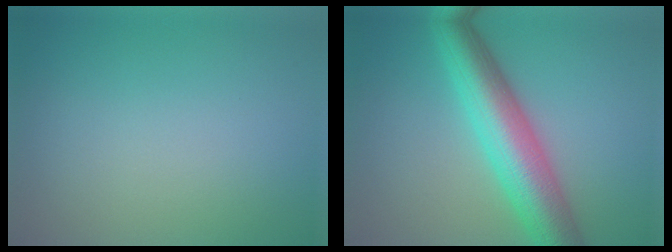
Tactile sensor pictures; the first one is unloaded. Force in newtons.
{"total": 7.9, "press": 7.9, "slide": 0.1}